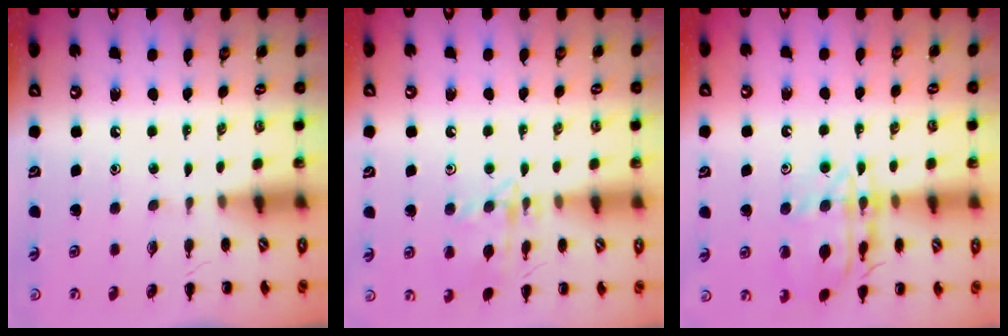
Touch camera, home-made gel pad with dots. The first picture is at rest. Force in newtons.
{"total": 12.2, "press": 12.2, "slide": 0.6}
{"total": 14.3, "press": 14.2, "slide": 1.3}